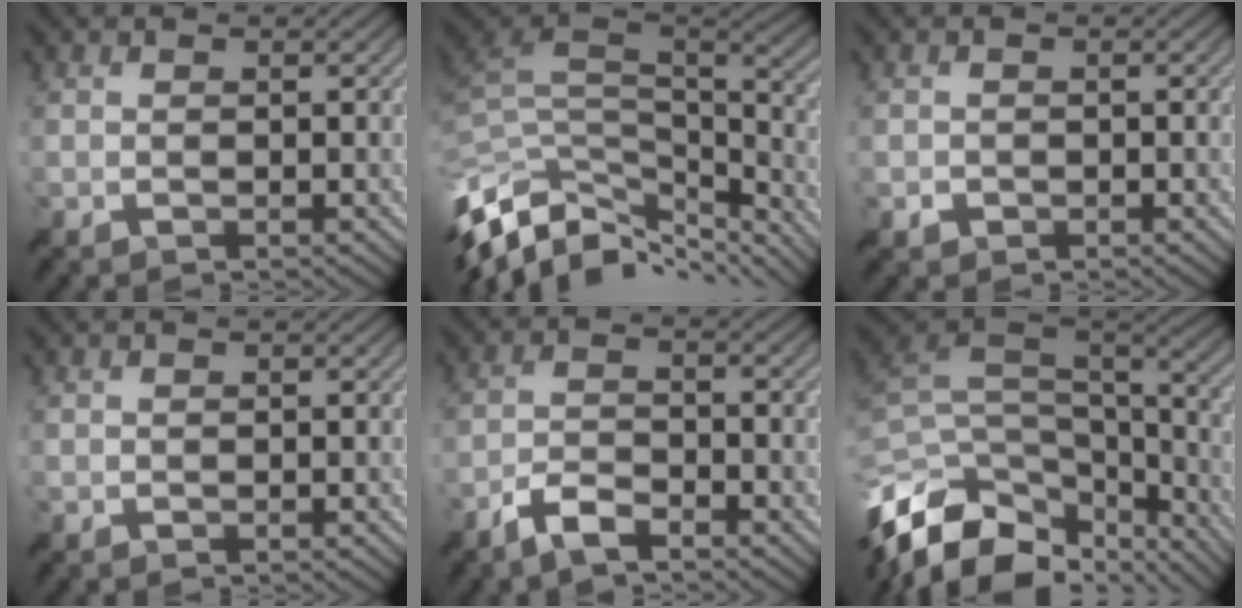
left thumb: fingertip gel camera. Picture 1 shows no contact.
{"total": 13.0, "force": [-6.2, 7.5, 8.6], "torque": [-0.235, -0.013, -0.103]}
{"total": 1.2, "force": [-0.6, 1.0, 0.1], "torque": [0.003, -0.005, -0.014]}
{"total": 0.0}
{"total": 4.4, "force": [-3.4, 1.1, 2.6], "torque": [-0.057, -0.001, -0.076]}
{"total": 15.9, "force": [-8.9, 8.4, 10.2], "torque": [-0.262, -0.023, -0.139]}